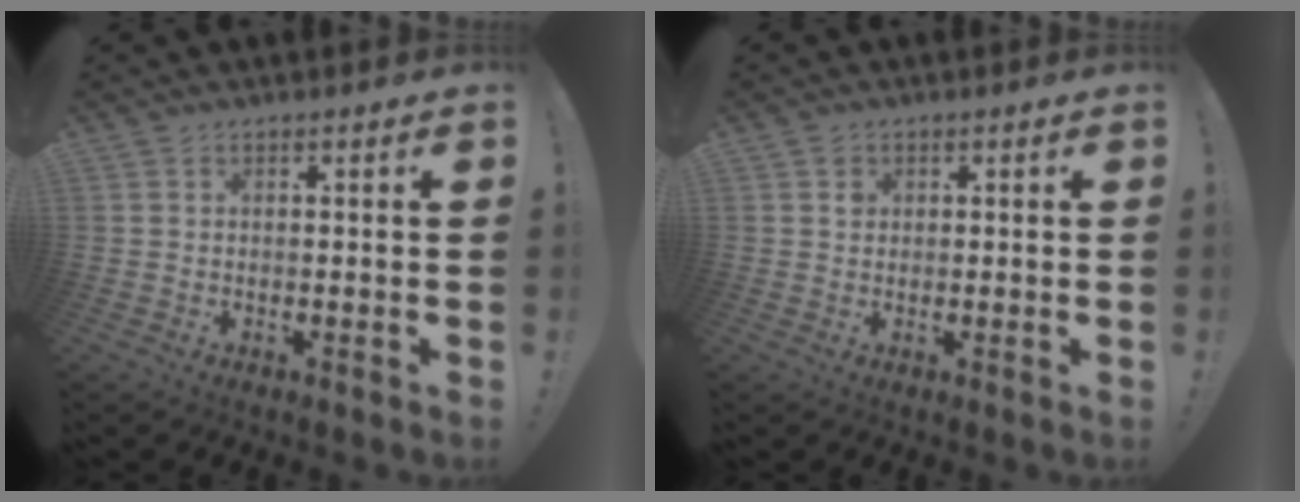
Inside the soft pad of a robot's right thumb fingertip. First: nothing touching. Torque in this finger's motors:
{"motor_torque": [0.24, 0.50, 0.24, -0.18, 0.00]}